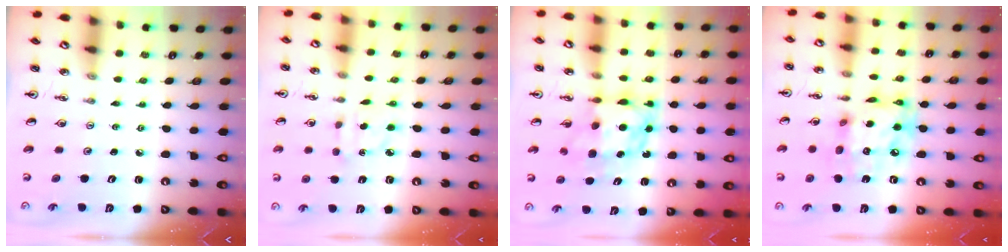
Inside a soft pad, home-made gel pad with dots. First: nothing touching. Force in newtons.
{"total": 2.9, "press": 2.8, "slide": 0.6}
{"total": 7.4, "press": 7.3, "slide": 0.8}
{"total": 15.8, "press": 15.8, "slide": 1.4}